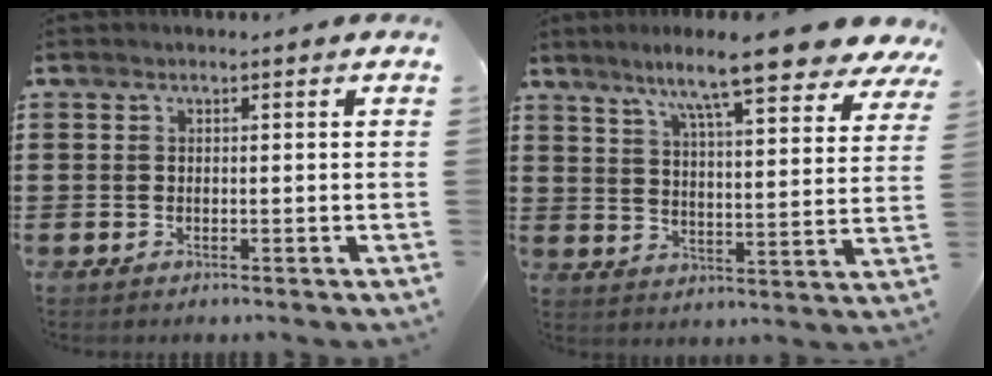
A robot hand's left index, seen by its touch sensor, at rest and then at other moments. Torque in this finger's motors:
{"motor_torque": [2.14, 0.00, 1.05, 0.21]}